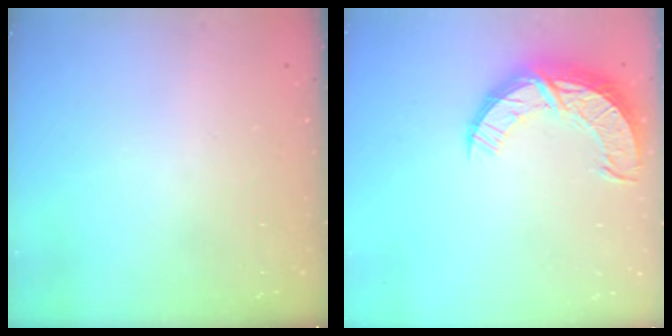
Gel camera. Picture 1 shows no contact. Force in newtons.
{"total": 12.8, "press": 12.7, "slide": 0.9}